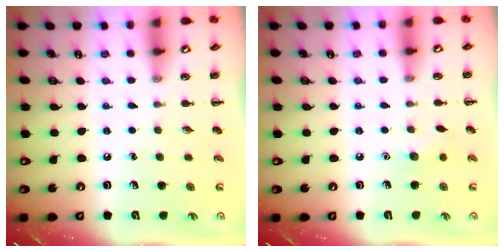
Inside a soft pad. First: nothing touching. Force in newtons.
{"total": 5.1, "press": 4.9, "slide": 1.5}